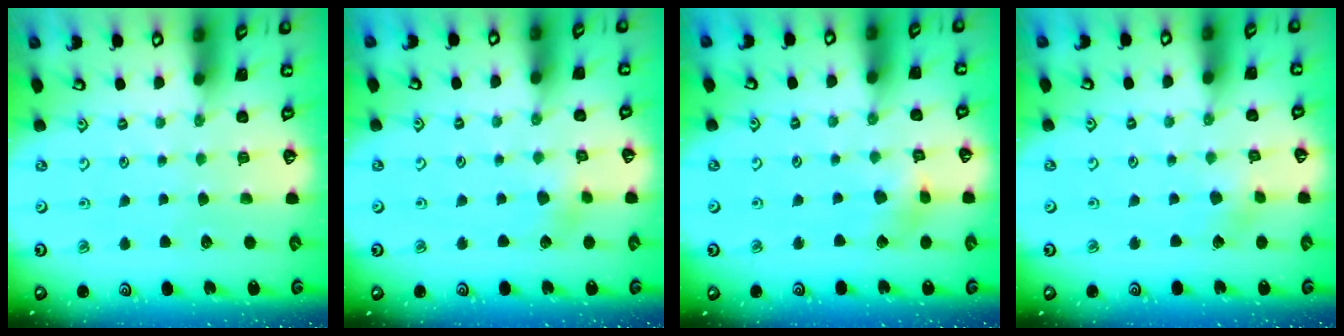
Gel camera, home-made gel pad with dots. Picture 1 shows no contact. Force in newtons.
{"total": 2.9, "press": 2.9, "slide": 0.3}
{"total": 5.1, "press": 5.0, "slide": 0.5}
{"total": 2.7, "press": 2.7, "slide": 0.3}